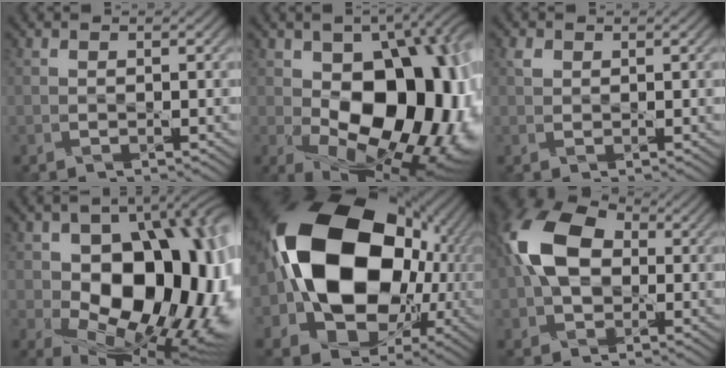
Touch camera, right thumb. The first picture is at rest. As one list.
[{"total": 18.1, "force": [-0.4, 11.3, 14.2], "torque": [-0.186, -0.034, 0.019]}, {"total": 0.9, "force": [0.7, 0.5, 0.1], "torque": [-0.004, 0.003, 0.011]}, {"total": 18.0, "force": [-0.7, 12.1, 13.3], "torque": [-0.163, -0.022, 0.011]}, {"total": 21.3, "force": [1.5, 15.7, 14.4], "torque": [-0.322, -0.022, 0.037]}, {"total": 11.1, "force": [0.6, 7.5, 8.2], "torque": [-0.196, 0.024, -0.007]}]